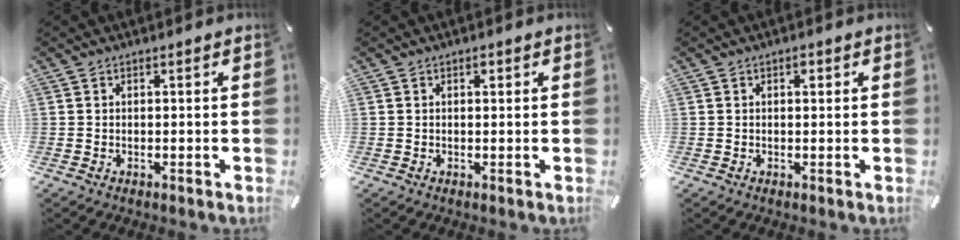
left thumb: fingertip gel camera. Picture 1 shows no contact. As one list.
[{"total": 1.1, "force": [0.4, 0.7, 0.7], "torque": [-0.016, 0.002, 0.007]}, {"total": 1.4, "force": [0.4, 0.8, 1.0], "torque": [-0.013, 0.001, 0.005]}]